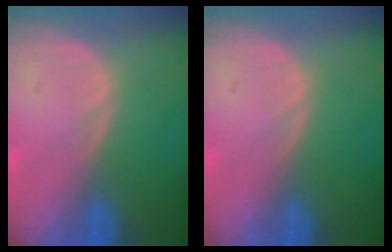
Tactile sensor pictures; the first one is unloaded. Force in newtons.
{"total": 0.0}